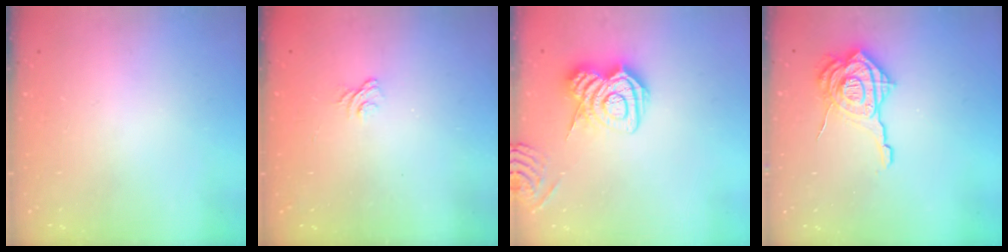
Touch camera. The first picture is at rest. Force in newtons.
{"total": 3.9, "press": 3.6, "slide": 1.3}
{"total": 10.2, "press": 10.1, "slide": 1.4}
{"total": 15.4, "press": 15.3, "slide": 1.5}